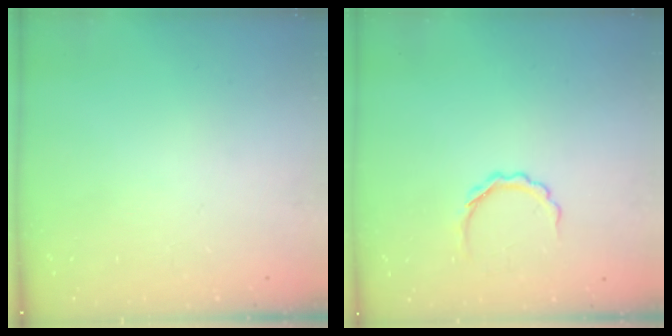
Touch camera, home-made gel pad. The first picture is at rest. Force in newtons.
{"total": 4.1, "press": 4.1, "slide": 0.7}